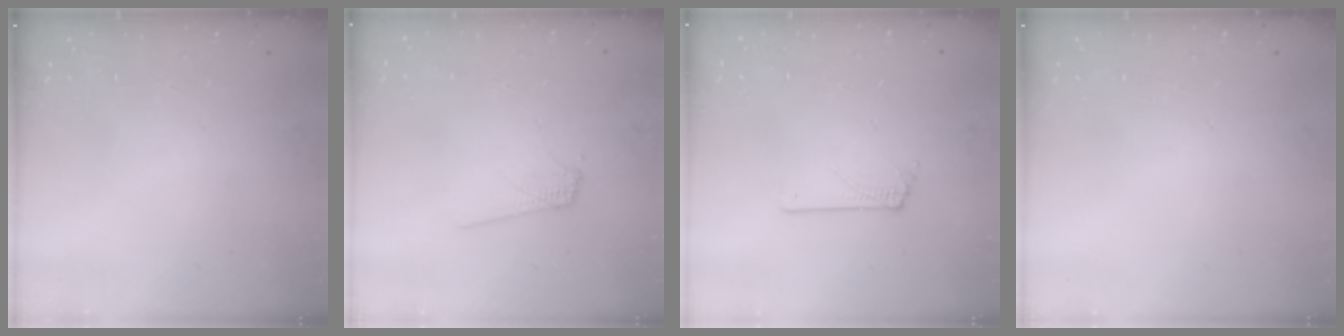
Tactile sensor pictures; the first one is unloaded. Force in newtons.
{"total": 5.8, "press": 5.7, "slide": 1.0}
{"total": 0.6, "press": 0.6, "slide": 0.1}
{"total": 0.0}